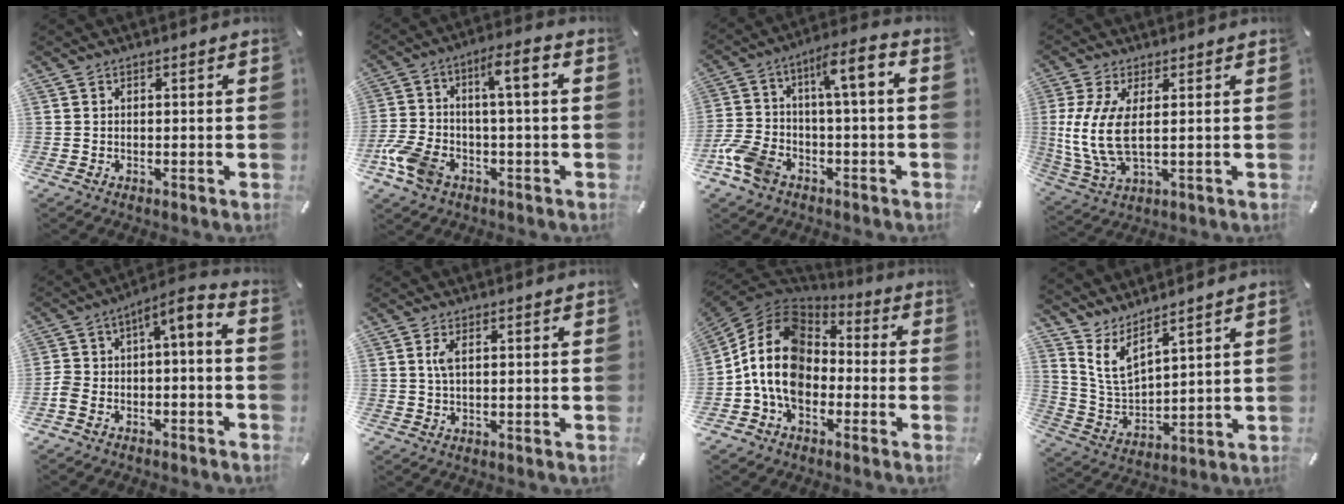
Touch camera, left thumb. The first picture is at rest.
{"total": 11.1, "force": [-2.1, 5.2, 9.6], "torque": [-0.193, 0.008, -0.040]}
{"total": 11.6, "force": [-2.3, 5.5, 10.0], "torque": [-0.196, 0.014, -0.046]}
{"total": 10.6, "force": [1.3, 4.0, 9.7], "torque": [-0.227, -0.024, 0.023]}
{"total": 6.5, "force": [-3.8, 3.0, 4.3], "torque": [-0.075, 0.014, -0.073]}
{"total": 2.5, "force": [0.5, 0.6, 2.4], "torque": [-0.049, 0.002, 0.007]}
{"total": 14.0, "force": [-3.2, 10.6, 8.6], "torque": [-0.204, 0.019, -0.067]}
{"total": 8.1, "force": [6.3, 3.0, 4.3], "torque": [-0.113, -0.032, 0.115]}